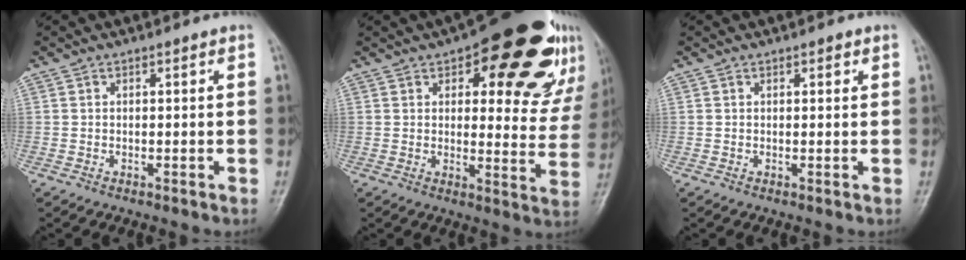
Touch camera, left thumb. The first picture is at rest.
{"total": 22.1, "force": [11.7, 9.2, 16.3], "torque": [-0.154, -0.030, 0.146]}
{"total": 1.2, "force": [0.6, 0.7, 0.8], "torque": [-0.002, 0.000, 0.005]}